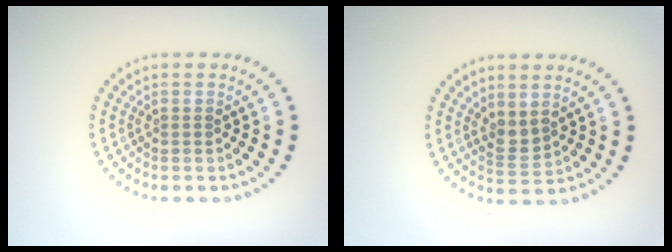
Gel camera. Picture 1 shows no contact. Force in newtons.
{"total": 1.7, "press": 1.5, "slide": 0.7}